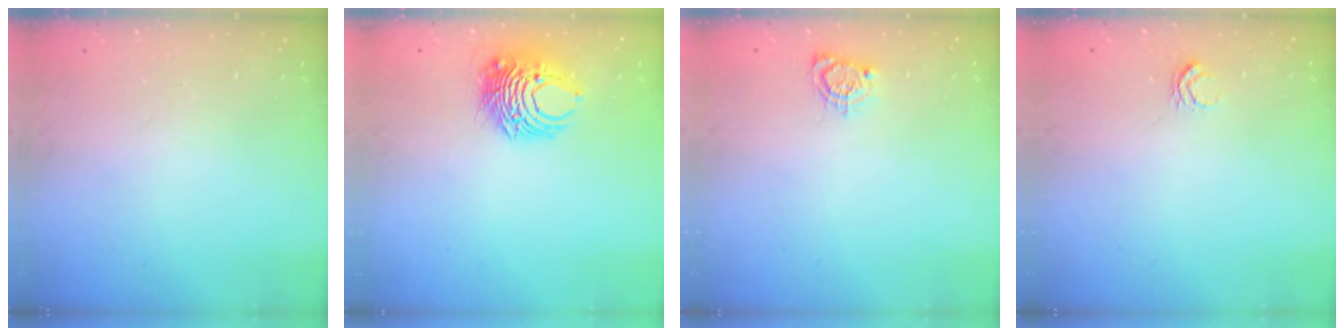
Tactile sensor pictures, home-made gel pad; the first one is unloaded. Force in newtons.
{"total": 8.3, "press": 8.3, "slide": 0.8}
{"total": 4.3, "press": 4.2, "slide": 0.4}
{"total": 3.8, "press": 3.8, "slide": 0.3}